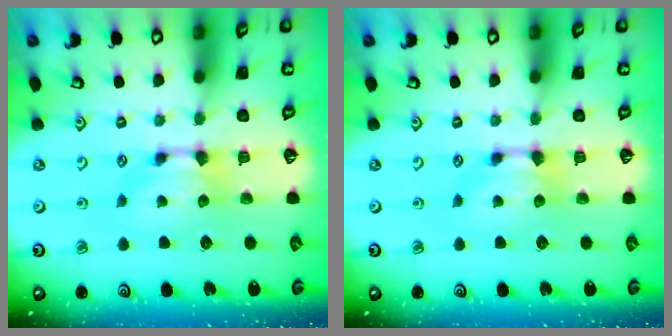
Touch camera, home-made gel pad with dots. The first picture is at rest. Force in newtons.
{"total": 0.0}